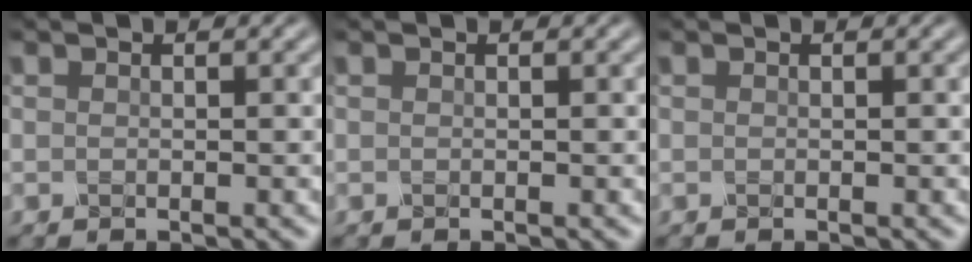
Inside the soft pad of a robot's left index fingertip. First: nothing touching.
{"total": 0.0}
{"total": 0.0}